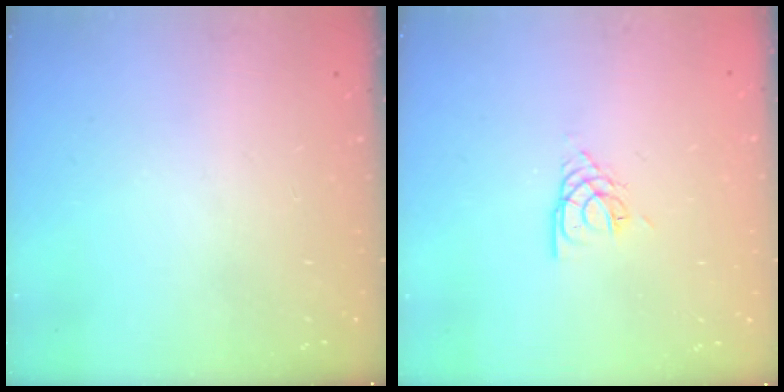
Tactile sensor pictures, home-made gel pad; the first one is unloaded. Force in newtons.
{"total": 3.7, "press": 3.6, "slide": 0.6}